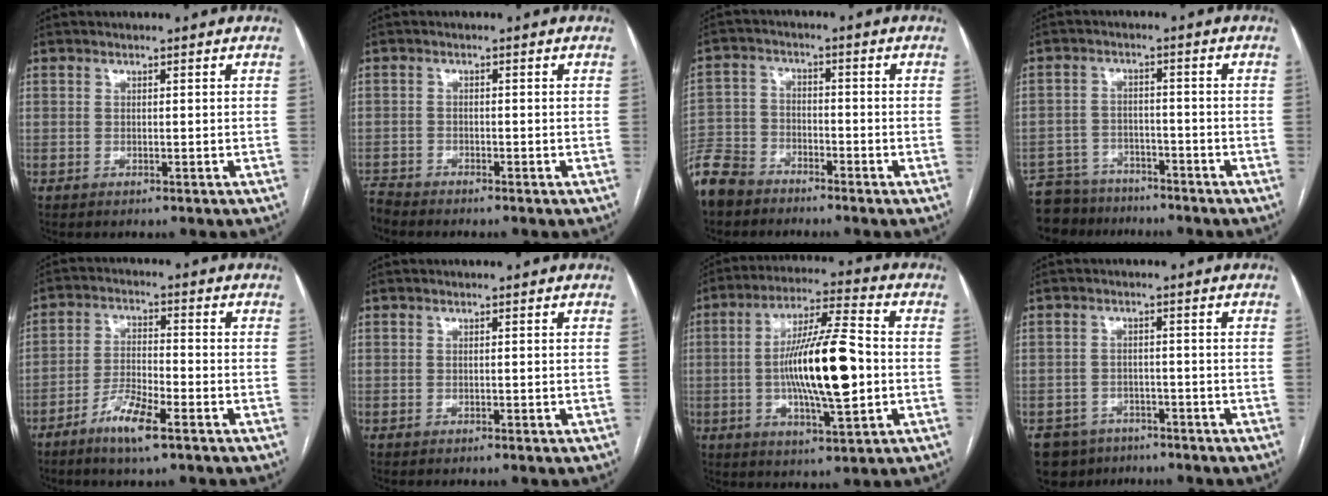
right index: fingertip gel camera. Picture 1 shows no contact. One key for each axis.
{"total": 2.4, "fx": -2.4, "fy": 0.0, "fz": -0.1, "tx": 0.003, "ty": -0.013, "tz": -0.046}
{"total": 8.5, "fx": -7.0, "fy": 4.2, "fz": 2.1, "tx": -0.053, "ty": -0.009, "tz": -0.139}
{"total": 8.5, "fx": -7.5, "fy": 4.0, "fz": 0.4, "tx": -0.008, "ty": 0.013, "tz": -0.121}
{"total": 7.2, "fx": -4.5, "fy": 1.1, "fz": 5.5, "tx": -0.109, "ty": -0.006, "tz": -0.083}
{"total": 0.0}
{"total": 15.7, "fx": -1.3, "fy": 2.5, "fz": 15.4, "tx": -0.276, "ty": 0.005, "tz": -0.022}
{"total": 6.4, "fx": -4.6, "fy": 4.4, "fz": 0.7, "tx": -0.006, "ty": 0.004, "tz": -0.070}